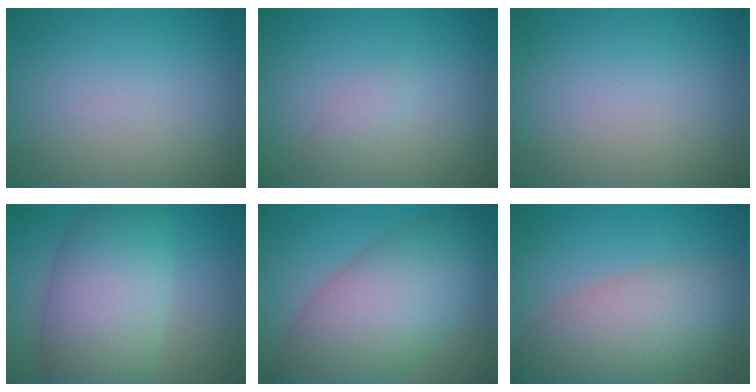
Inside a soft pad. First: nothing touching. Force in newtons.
{"total": 1.0, "press": 1.0, "slide": 0.1}
{"total": 0.0}
{"total": 9.0, "press": 9.0, "slide": 0.3}
{"total": 10.1, "press": 10.1, "slide": 0.2}
{"total": 7.7, "press": 7.7, "slide": 0.4}